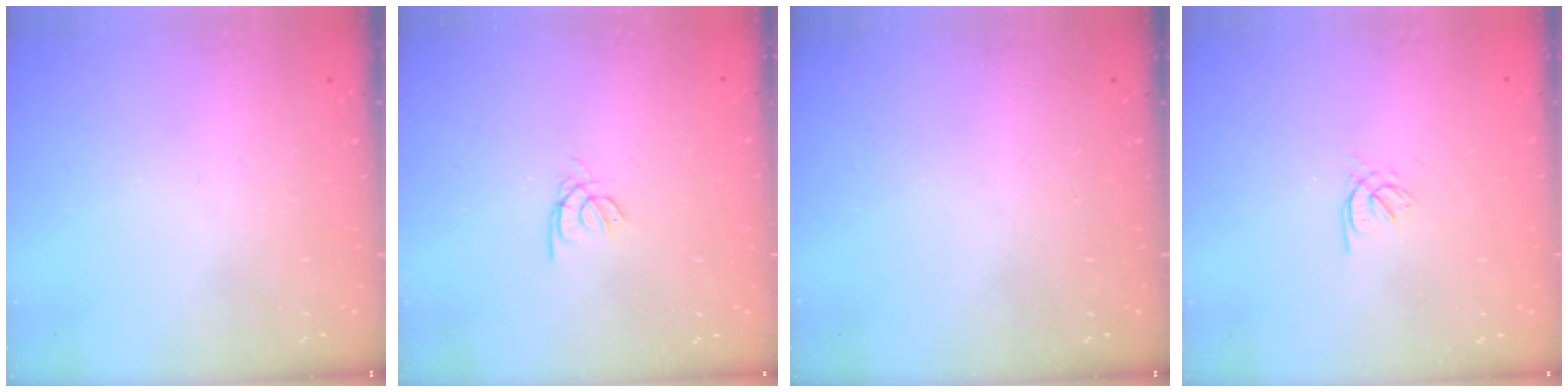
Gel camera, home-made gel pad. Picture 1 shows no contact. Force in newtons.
{"total": 2.1, "press": 2.1, "slide": 0.2}
{"total": 0.0}
{"total": 2.1, "press": 2.0, "slide": 0.5}